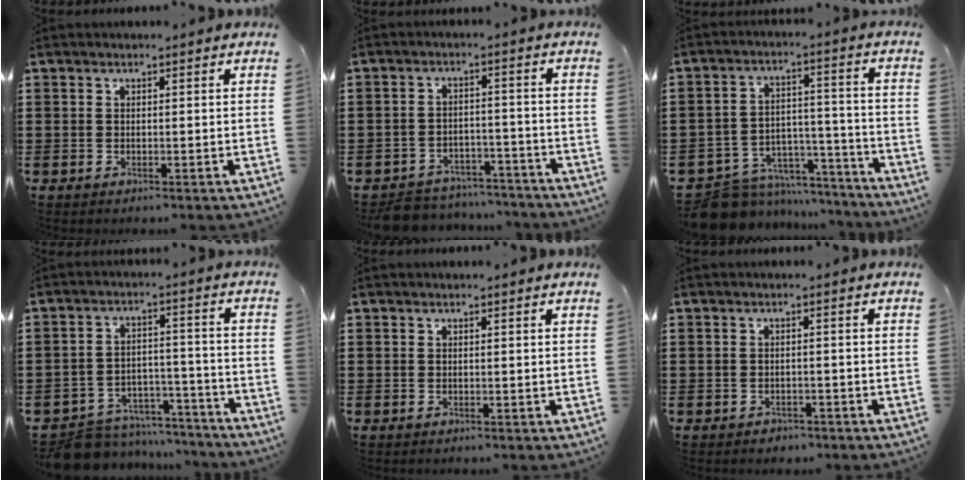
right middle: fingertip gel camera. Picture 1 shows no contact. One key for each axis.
{"total": 5.6, "fx": -5.4, "fy": 1.2, "fz": 0.4, "tx": -0.010, "ty": 0.015, "tz": -0.111}
{"total": 8.8, "fx": -8.0, "fy": 3.2, "fz": 1.7, "tx": -0.037, "ty": 0.022, "tz": -0.153}
{"total": 7.8, "fx": -7.5, "fy": 1.9, "fz": 1.0, "tx": -0.019, "ty": 0.026, "tz": -0.146}
{"total": 0.0}
{"total": 1.0, "fx": -1.0, "fy": 0.4, "fz": 0.0, "tx": -0.004, "ty": 0.003, "tz": -0.023}